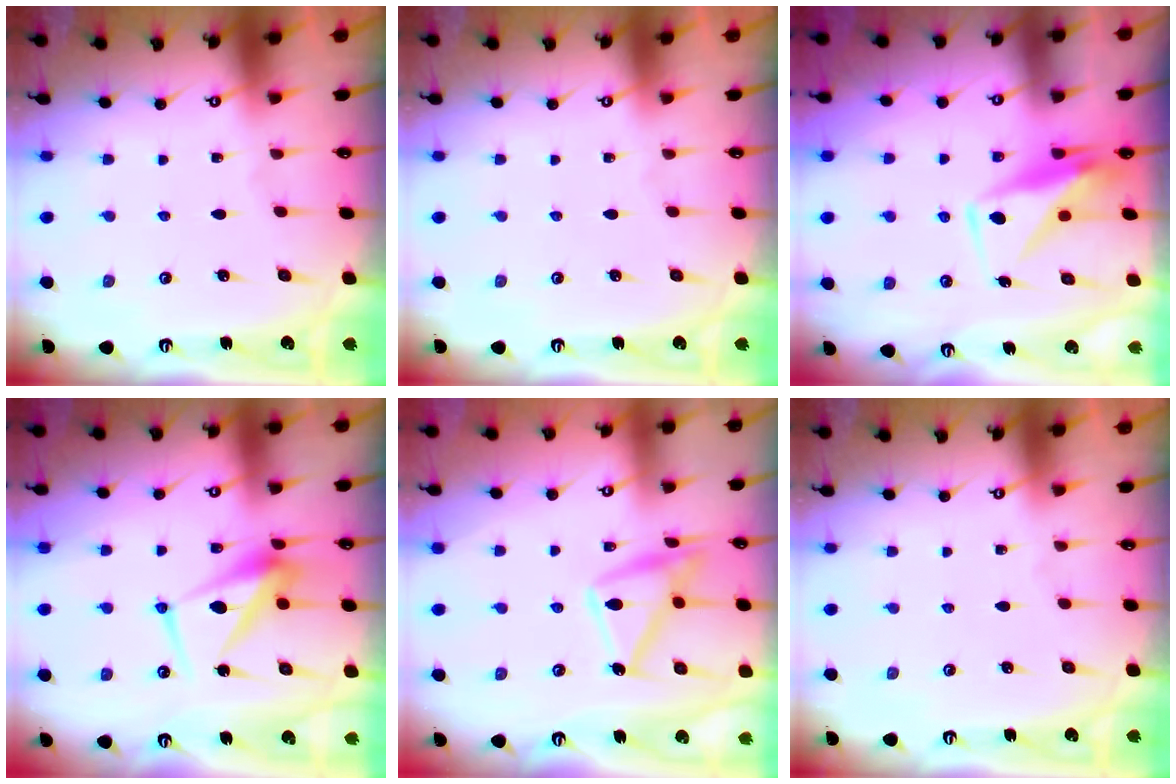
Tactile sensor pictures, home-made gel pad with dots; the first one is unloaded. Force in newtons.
{"total": 0.0}
{"total": 9.3, "press": 9.2, "slide": 0.8}
{"total": 11.2, "press": 11.2, "slide": 0.7}
{"total": 15.1, "press": 15.0, "slide": 1.0}
{"total": 0.0}